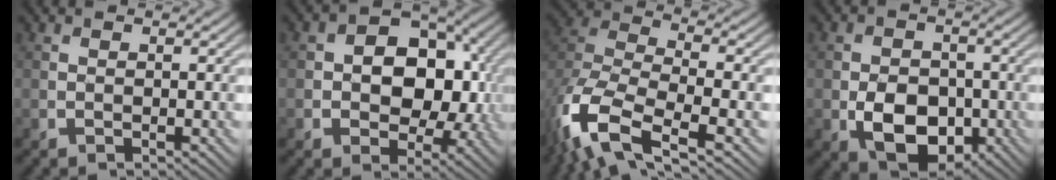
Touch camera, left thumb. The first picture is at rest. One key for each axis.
{"total": 10.5, "fx": 0.4, "fy": 7.6, "fz": 7.3, "tx": -0.101, "ty": -0.004, "tz": 0.000}
{"total": 12.0, "fx": -6.5, "fy": 5.4, "fz": 8.6, "tx": -0.197, "ty": -0.024, "tz": -0.135}
{"total": 7.9, "fx": -2.5, "fy": 5.5, "fz": 5.2, "tx": -0.092, "ty": -0.014, "tz": -0.045}